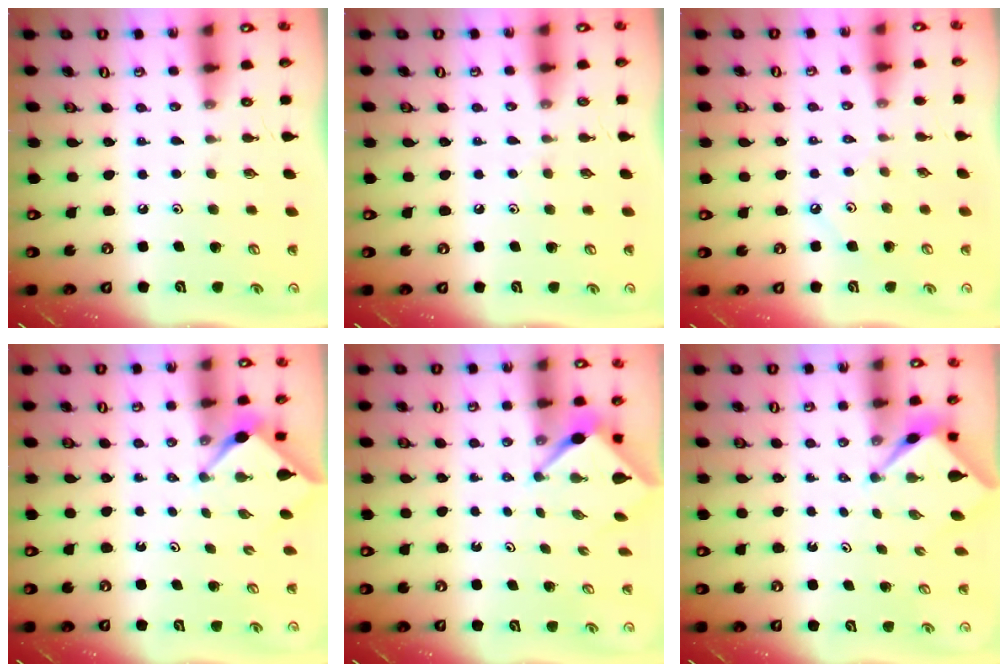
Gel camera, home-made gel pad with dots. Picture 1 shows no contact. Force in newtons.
{"total": 4.3, "press": 4.3, "slide": 0.3}
{"total": 2.7, "press": 2.7, "slide": 0.2}
{"total": 3.0, "press": 2.9, "slide": 0.3}
{"total": 2.7, "press": 2.7, "slide": 0.1}
{"total": 2.6, "press": 2.6, "slide": 0.2}